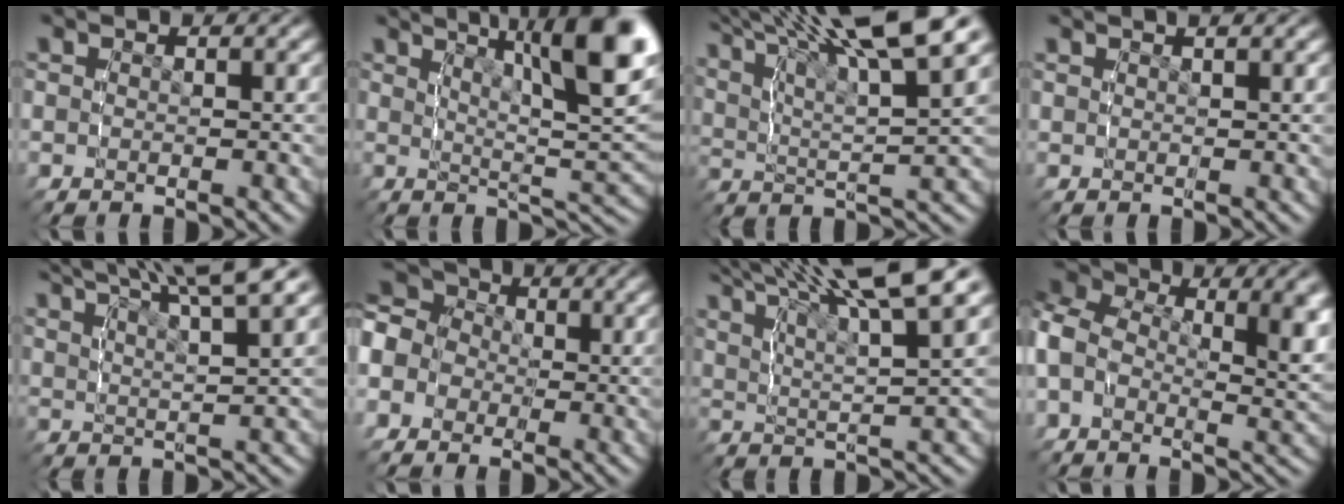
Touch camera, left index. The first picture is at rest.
{"total": 13.1, "force": [5.6, 4.3, 11.0], "torque": [-0.120, 0.021, 0.076]}
{"total": 9.7, "force": [5.7, 3.5, 7.1], "torque": [-0.112, 0.011, 0.087]}
{"total": 1.4, "force": [1.1, -0.4, 0.7], "torque": [-0.003, 0.003, 0.022]}
{"total": 7.4, "force": [5.4, 1.9, 4.8], "torque": [-0.067, 0.011, 0.085]}
{"total": 9.8, "force": [2.0, 8.4, 4.7], "torque": [-0.099, 0.010, 0.013]}
{"total": 8.7, "force": [5.4, 2.7, 6.2], "torque": [-0.095, 0.013, 0.083]}
{"total": 10.3, "force": [3.0, 7.0, 6.9], "torque": [-0.119, 0.017, 0.021]}